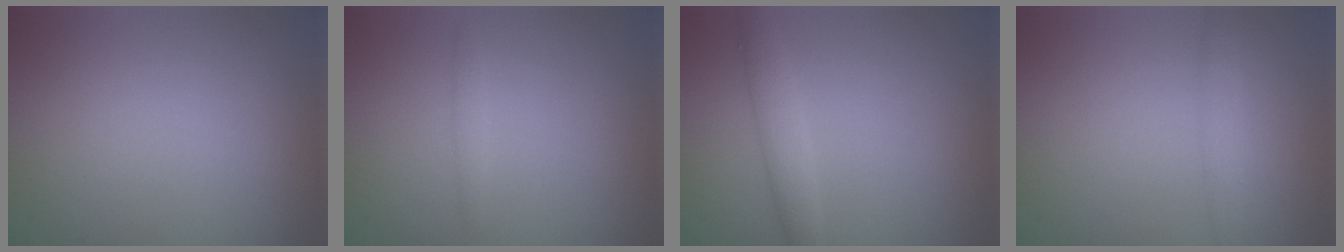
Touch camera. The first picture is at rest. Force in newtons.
{"total": 0.8, "press": 0.8, "slide": 0.1}
{"total": 2.4, "press": 2.4, "slide": 0.1}
{"total": 1.6, "press": 1.6, "slide": 0.0}